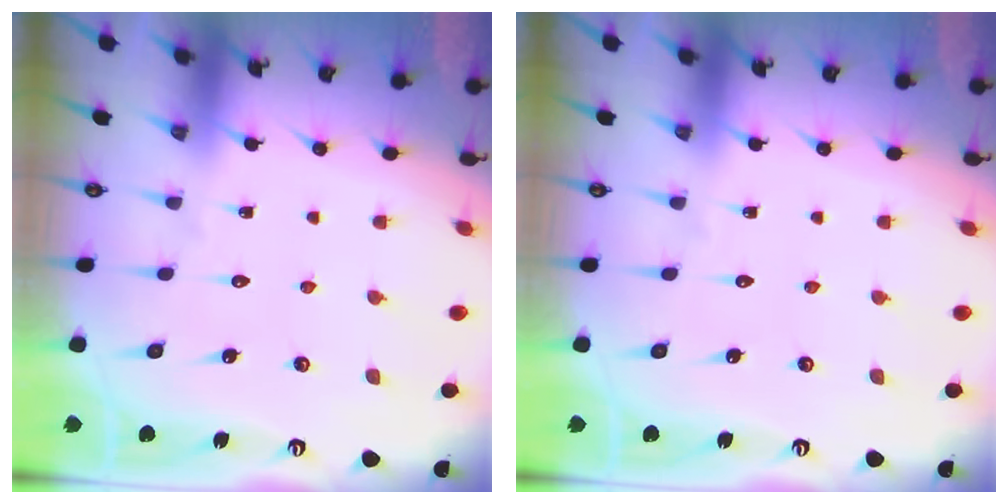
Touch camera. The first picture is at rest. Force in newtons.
{"total": 0.0}